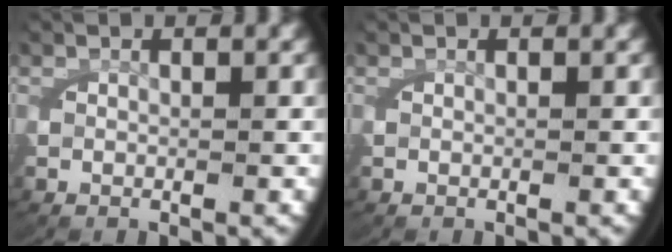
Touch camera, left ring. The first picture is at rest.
{"total": 0.0}